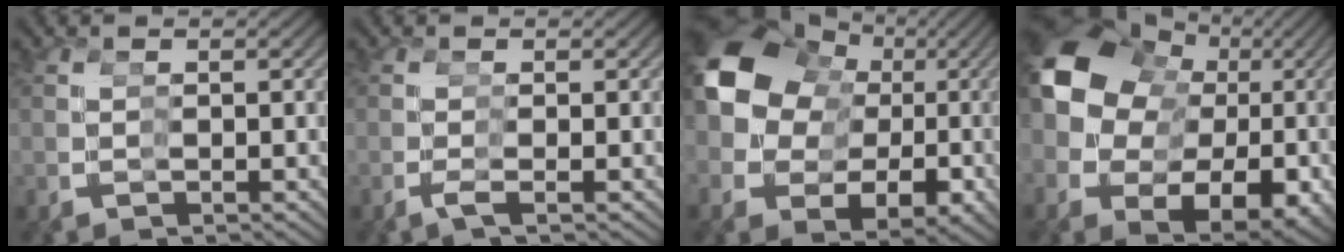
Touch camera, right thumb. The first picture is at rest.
{"total": 1.0, "force": [-0.5, -0.4, 0.8], "torque": [-0.024, -0.005, -0.007]}
{"total": 15.4, "force": [2.0, 11.8, 9.7], "torque": [-0.223, -0.042, 0.049]}
{"total": 16.9, "force": [1.2, 12.6, 11.2], "torque": [-0.243, -0.050, 0.042]}